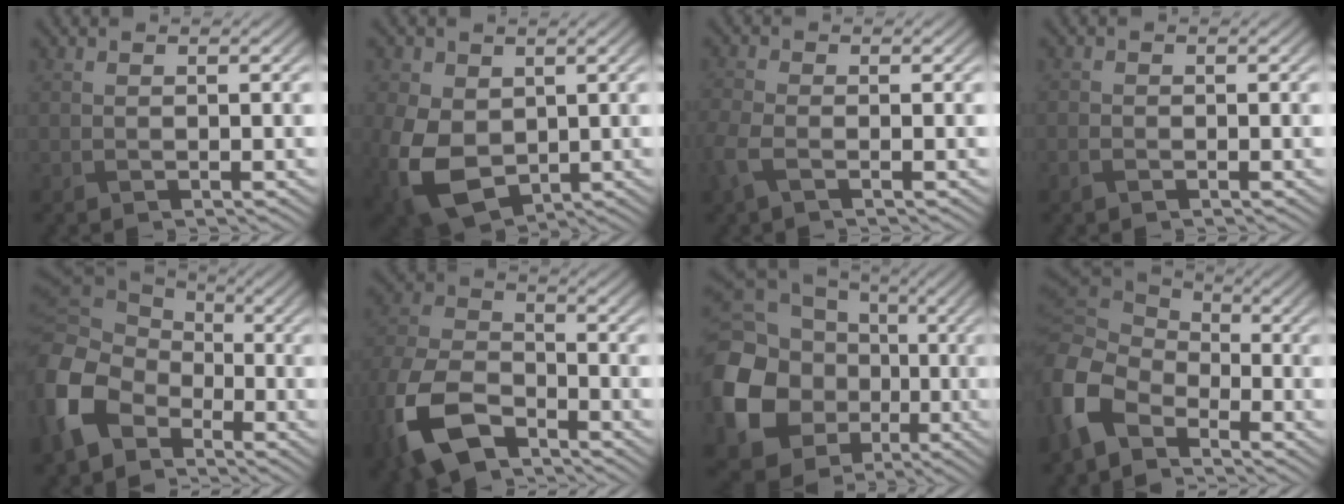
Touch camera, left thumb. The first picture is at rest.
{"total": 11.0, "force": [-1.0, 8.1, 7.4], "torque": [-0.205, -0.032, -0.015]}
{"total": 3.4, "force": [-1.5, 1.7, 2.6], "torque": [-0.076, -0.005, -0.039]}
{"total": 1.2, "force": [-0.8, 0.8, 0.6], "torque": [-0.015, -0.001, -0.017]}
{"total": 13.4, "force": [-4.4, 9.9, 8.0], "torque": [-0.258, -0.043, -0.082]}
{"total": 13.3, "force": [-7.6, 7.4, 8.1], "torque": [-0.215, -0.030, -0.160]}
{"total": 18.9, "force": [-3.5, 16.4, 8.7], "torque": [-0.252, -0.048, -0.073]}
{"total": 9.9, "force": [-4.1, 6.5, 6.3], "torque": [-0.197, -0.025, -0.087]}